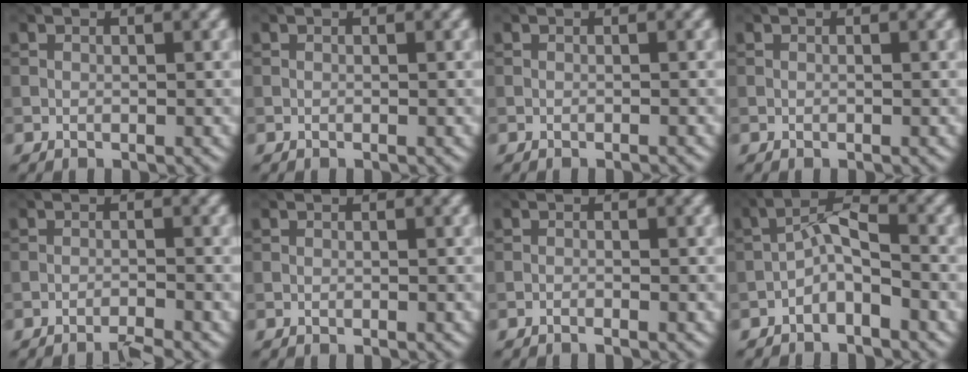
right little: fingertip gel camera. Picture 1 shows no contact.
{"total": 0.0}
{"total": 0.6, "force": [-0.5, 0.1, 0.3], "torque": [0.002, 0.001, -0.009]}
{"total": 0.0}
{"total": 1.9, "force": [-1.5, 0.1, 1.1], "torque": [-0.018, 0.002, -0.035]}
{"total": 0.0}
{"total": 0.6, "force": [-0.5, 0.0, 0.3], "torque": [-0.005, 0.001, -0.012]}
{"total": 3.1, "force": [-1.7, 1.0, 2.4], "torque": [-0.044, 0.014, -0.041]}